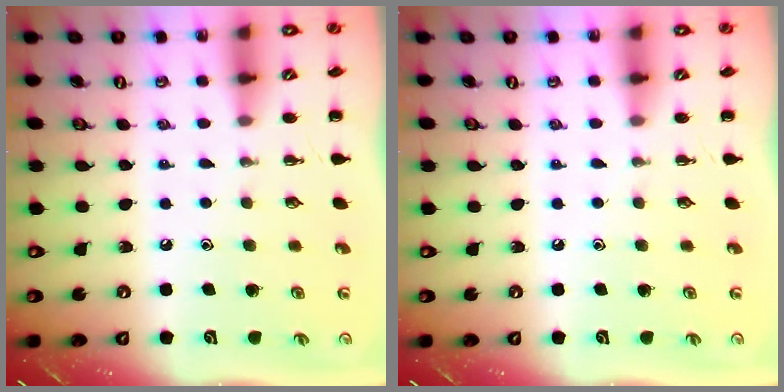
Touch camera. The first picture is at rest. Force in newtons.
{"total": 0.0}